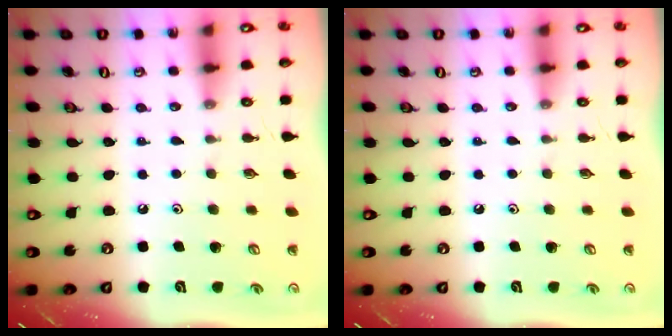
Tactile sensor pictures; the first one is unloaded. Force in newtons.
{"total": 0.0}